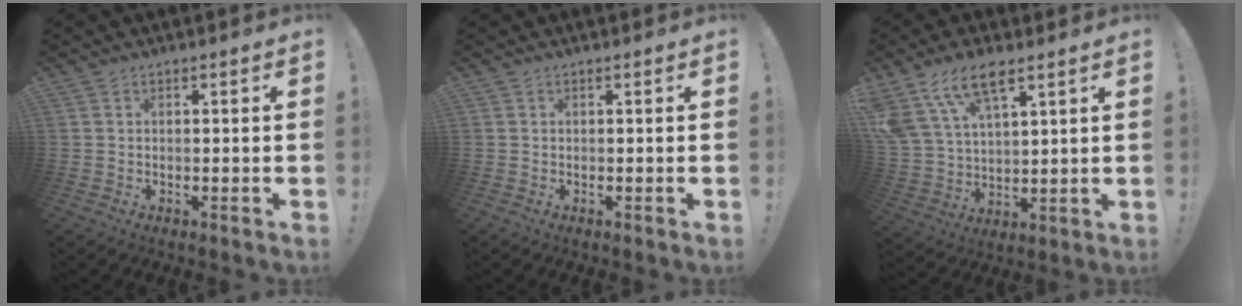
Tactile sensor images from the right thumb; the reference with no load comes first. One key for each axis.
{"total": 0.0}
{"total": 13.5, "fx": 8.8, "fy": 6.0, "fz": 8.3, "tx": -0.171, "ty": -0.038, "tz": 0.164}